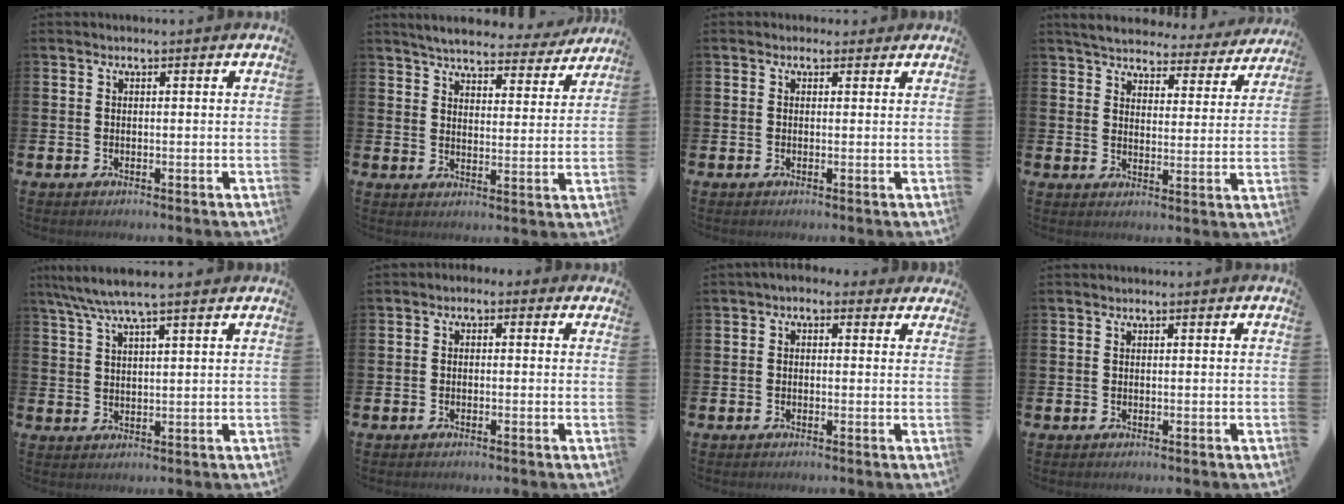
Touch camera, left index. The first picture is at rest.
{"total": 5.4, "force": [5.2, 0.8, 1.2], "torque": [-0.038, -0.032, 0.090]}
{"total": 0.9, "force": [0.4, 0.7, 0.1], "torque": [0.007, 0.005, 0.005]}
{"total": 4.7, "force": [4.6, 1.0, 0.7], "torque": [-0.034, -0.035, 0.075]}
{"total": 5.3, "force": [4.4, 0.4, 2.9], "torque": [-0.070, -0.009, 0.080]}
{"total": 1.2, "force": [-1.0, 0.6, 0.2], "torque": [-0.011, 0.008, -0.022]}
{"total": 1.0, "force": [0.0, 0.8, 0.5], "torque": [-0.018, 0.007, -0.002]}
{"total": 0.0}